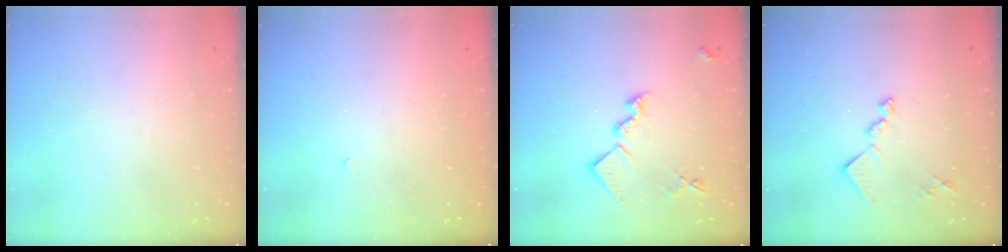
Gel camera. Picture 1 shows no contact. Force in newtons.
{"total": 4.0, "press": 4.0, "slide": 0.6}
{"total": 13.9, "press": 13.9, "slide": 0.7}
{"total": 11.2, "press": 11.2, "slide": 0.6}